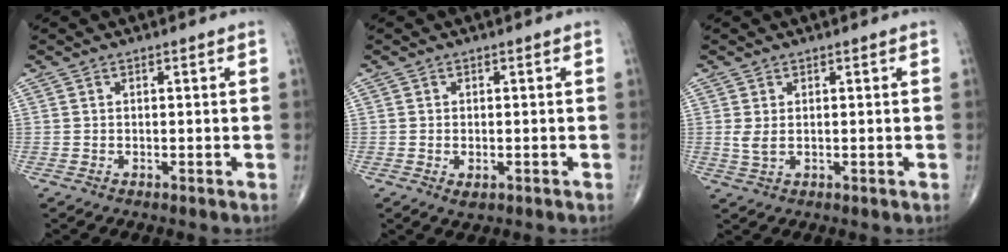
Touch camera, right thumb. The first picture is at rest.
{"total": 1.8, "force": [-0.6, 1.0, 1.4], "torque": [-0.019, 0.001, -0.006]}
{"total": 2.3, "force": [0.3, 1.1, 2.0], "torque": [-0.048, -0.002, 0.012]}